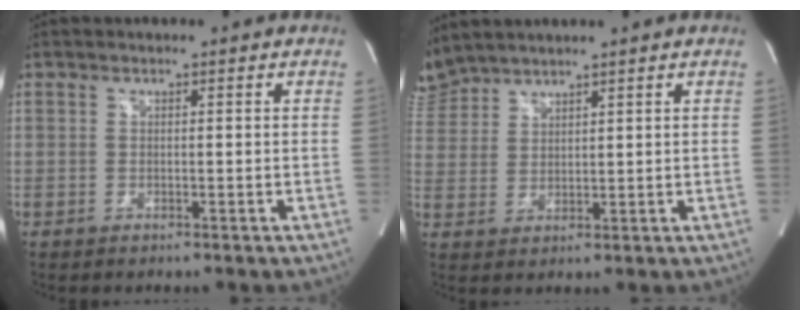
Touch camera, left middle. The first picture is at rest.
{"total": 5.5, "force": [5.4, 0.9, 0.4], "torque": [-0.023, 0.022, 0.114]}